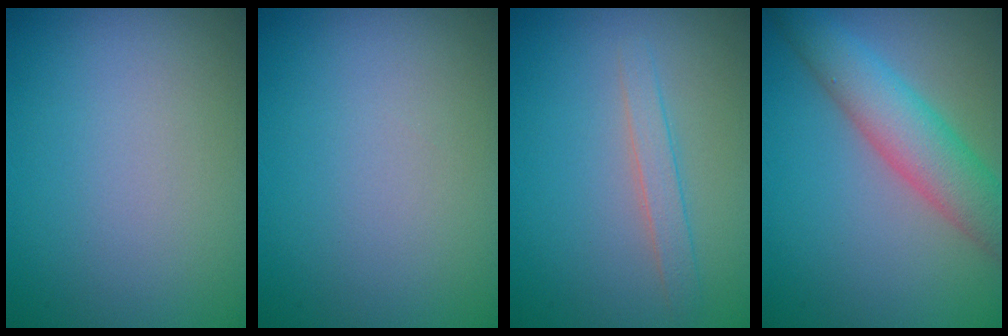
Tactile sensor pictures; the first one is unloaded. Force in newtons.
{"total": 0.0}
{"total": 1.7, "press": 1.7, "slide": 0.0}
{"total": 5.7, "press": 5.7, "slide": 0.1}